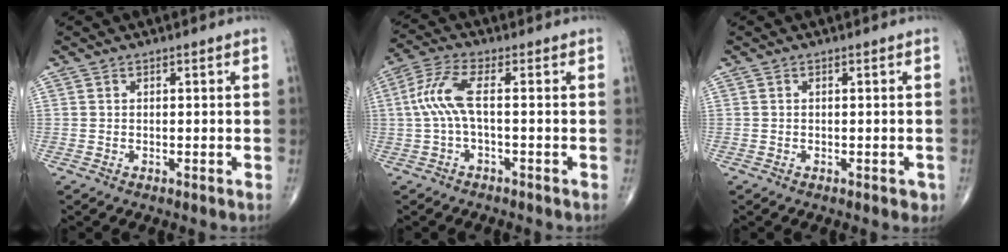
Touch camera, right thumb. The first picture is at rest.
{"total": 7.1, "force": [-0.2, 1.9, 6.8], "torque": [-0.175, 0.024, -0.007]}
{"total": 1.3, "force": [-0.3, 0.7, 1.1], "torque": [-0.012, 0.002, -0.002]}